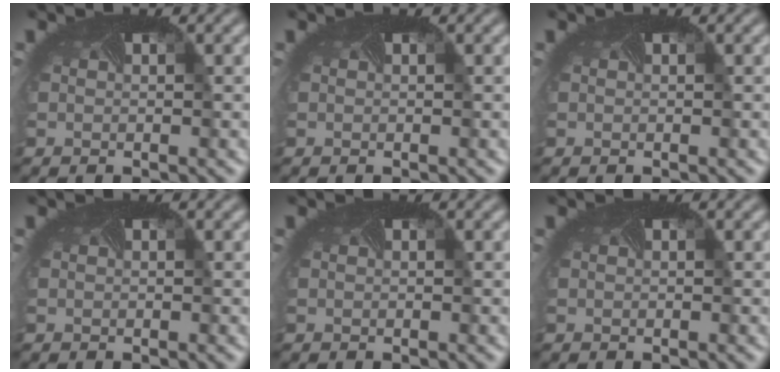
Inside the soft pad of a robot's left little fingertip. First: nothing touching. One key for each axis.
{"total": 0.0}
{"total": 0.0}
{"total": 0.0}
{"total": 0.0}
{"total": 0.0}